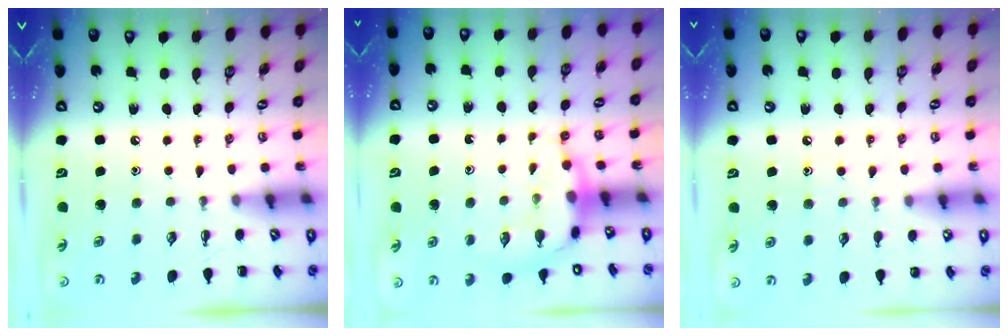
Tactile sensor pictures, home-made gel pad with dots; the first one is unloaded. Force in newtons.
{"total": 7.9, "press": 7.8, "slide": 1.3}
{"total": 6.3, "press": 6.1, "slide": 1.7}